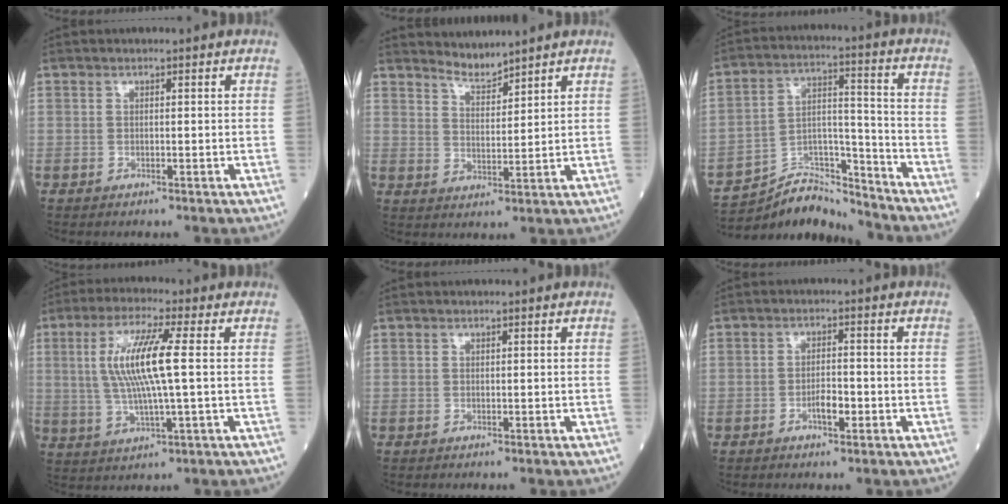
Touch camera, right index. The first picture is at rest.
{"total": 3.6, "force": [3.6, -0.2, 0.1], "torque": [-0.005, -0.007, 0.074]}
{"total": 11.2, "force": [-11.1, 1.5, 0.5], "torque": [-0.007, 0.043, -0.196]}
{"total": 10.3, "force": [1.5, 0.6, 10.1], "torque": [-0.212, 0.005, 0.030]}
{"total": 0.0}
{"total": 2.9, "force": [-1.2, 0.9, 2.5], "torque": [-0.043, 0.004, -0.018]}